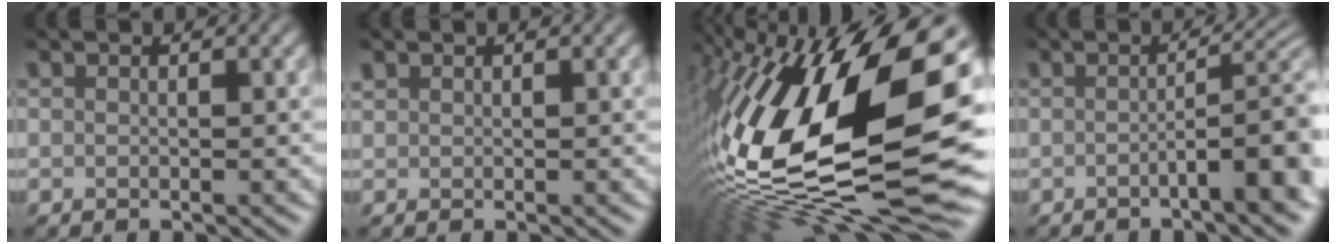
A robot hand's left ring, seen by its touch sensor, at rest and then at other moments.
{"total": 0.5, "force": [0.5, 0.2, 0.1], "torque": [-0.002, 0.002, 0.013]}
{"total": 19.7, "force": [1.2, 8.0, 18.0], "torque": [-0.336, -0.009, 0.012]}
{"total": 6.3, "force": [-1.6, 1.6, 5.8], "torque": [-0.067, 0.011, -0.028]}